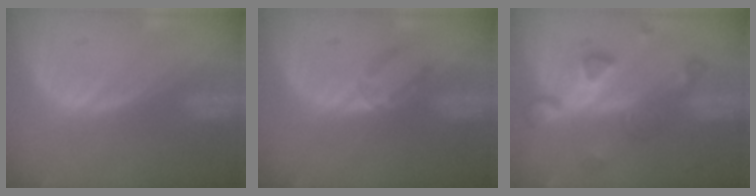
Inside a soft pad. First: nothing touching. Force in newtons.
{"total": 2.5, "press": 2.3, "slide": 1.0}
{"total": 7.7, "press": 6.7, "slide": 3.7}